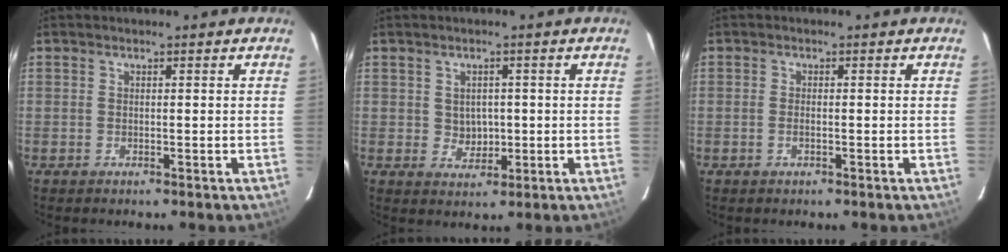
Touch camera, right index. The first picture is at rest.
{"total": 3.6, "force": [0.1, 3.3, 1.5], "torque": [-0.023, 0.004, 0.010]}
{"total": 1.0, "force": [-0.4, 0.4, 0.9], "torque": [-0.019, 0.000, -0.007]}